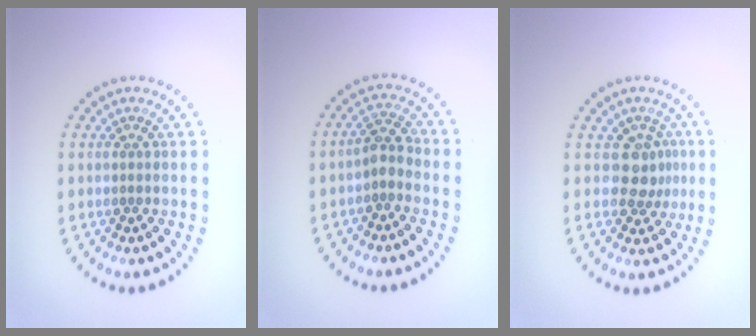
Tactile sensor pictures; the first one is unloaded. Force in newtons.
{"total": 1.8, "press": 1.6, "slide": 0.9}
{"total": 2.7, "press": 2.2, "slide": 1.6}